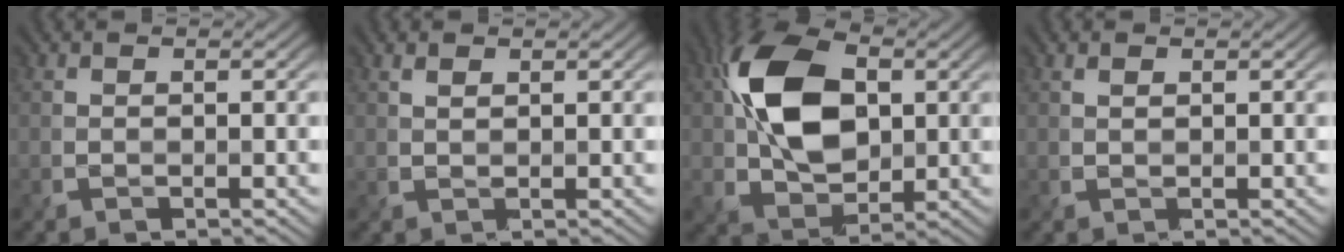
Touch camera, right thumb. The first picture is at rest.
{"total": 0.8, "force": [0.6, 0.3, 0.4], "torque": [-0.016, 0.002, 0.018]}
{"total": 12.5, "force": [1.8, 8.1, 9.4], "torque": [-0.203, 0.016, 0.027]}
{"total": 0.5, "force": [0.4, 0.2, 0.2], "torque": [-0.010, 0.001, 0.012]}